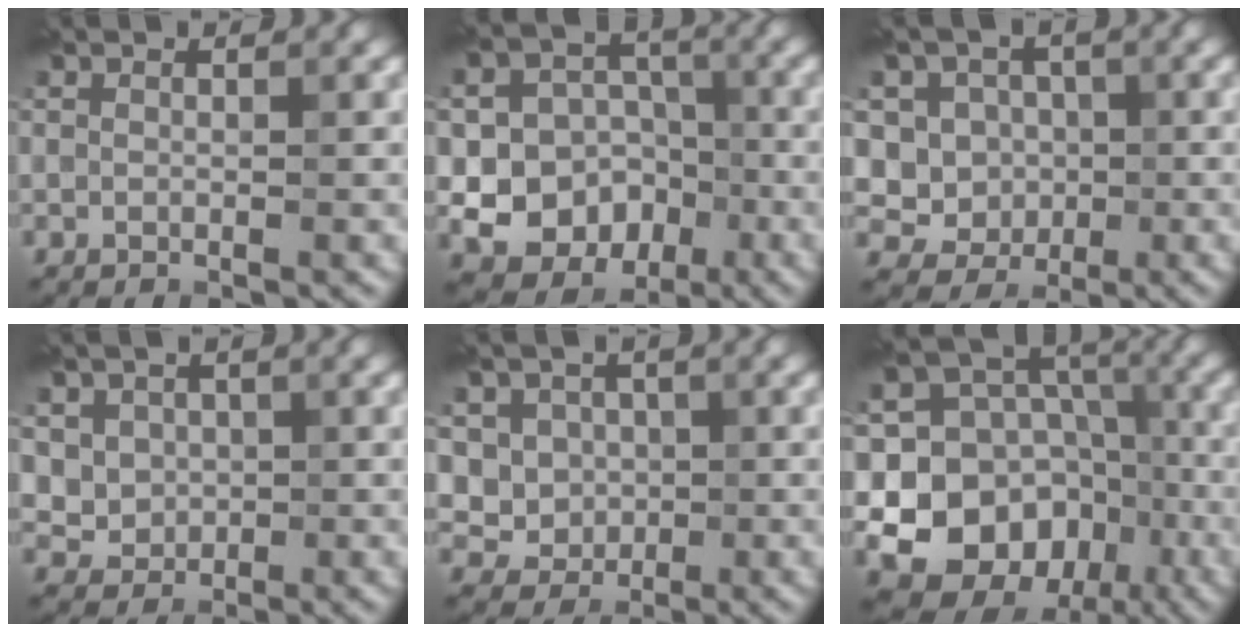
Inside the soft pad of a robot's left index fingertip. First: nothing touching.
{"total": 11.4, "force": [-3.3, 10.2, 4.0], "torque": [-0.058, -0.004, -0.066]}
{"total": 7.1, "force": [0.6, 6.6, 2.7], "torque": [-0.042, 0.028, -0.024]}
{"total": 3.6, "force": [0.9, 3.2, 1.5], "torque": [-0.035, -0.006, 0.023]}
{"total": 4.7, "force": [0.8, 4.3, 1.8], "torque": [-0.025, 0.007, 0.006]}
{"total": 14.9, "force": [-4.5, 12.9, 5.8], "torque": [-0.100, -0.009, -0.080]}